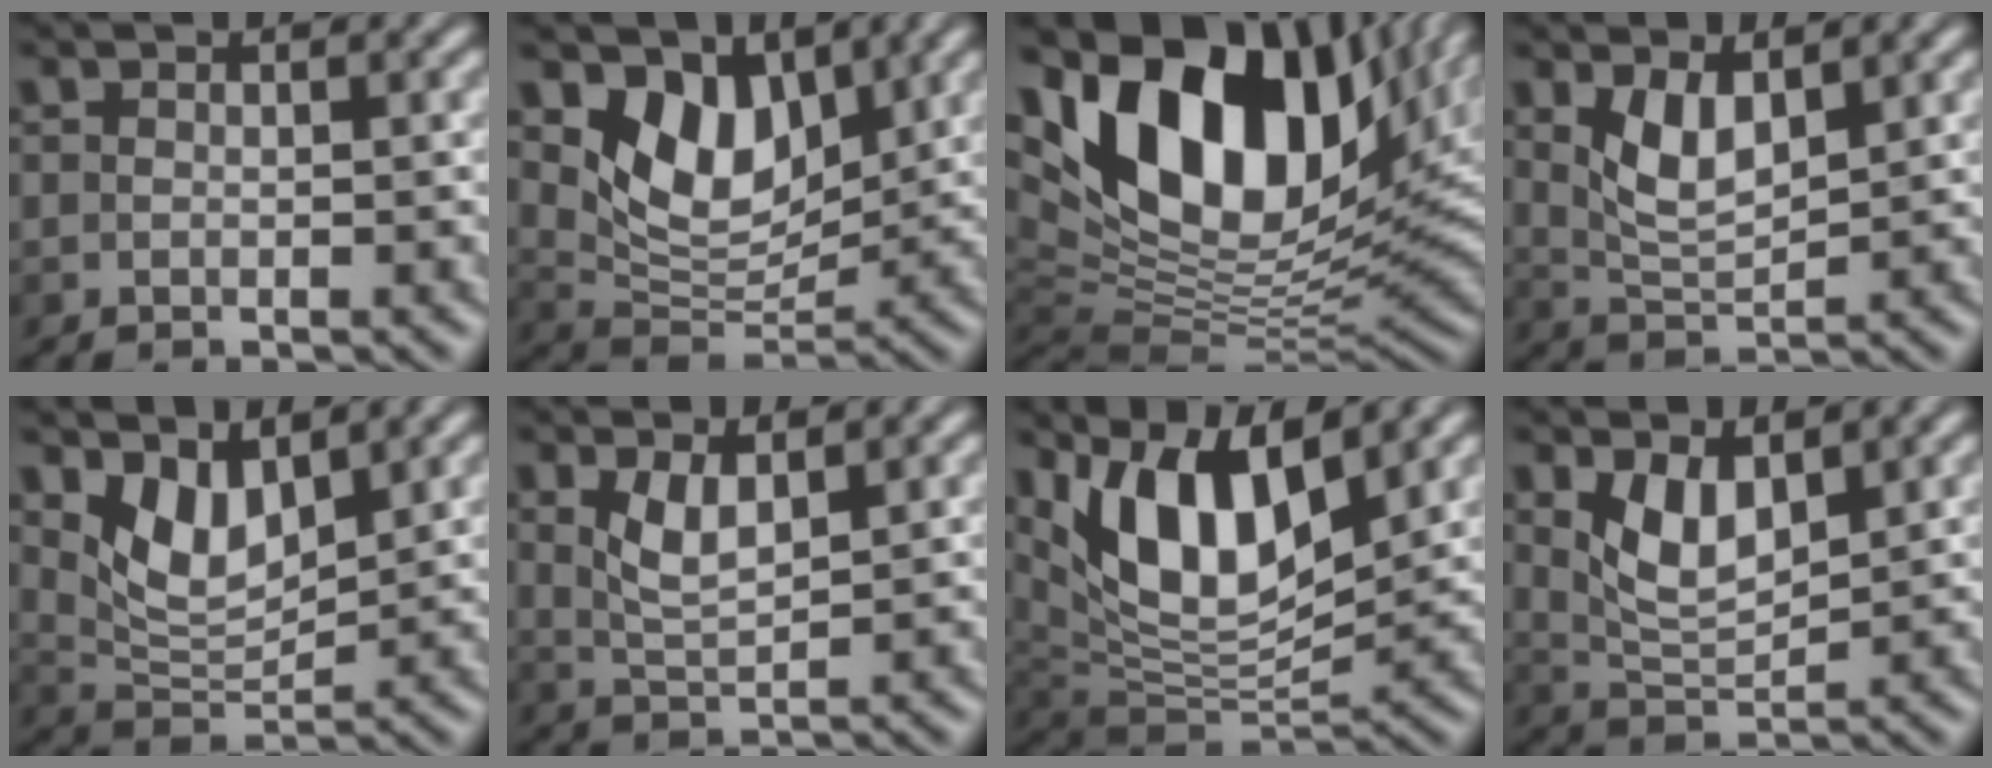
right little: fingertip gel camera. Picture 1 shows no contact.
{"total": 6.1, "force": [3.2, 3.6, 3.7], "torque": [-0.070, -0.008, 0.057]}
{"total": 15.7, "force": [6.2, 8.3, 11.9], "torque": [-0.230, 0.030, 0.103]}
{"total": 3.0, "force": [0.9, 1.3, 2.5], "torque": [-0.056, -0.004, 0.021]}
{"total": 3.9, "force": [2.3, 1.8, 2.6], "torque": [-0.058, -0.011, 0.039]}
{"total": 2.2, "force": [0.6, 0.8, 2.0], "torque": [-0.049, -0.001, 0.018]}
{"total": 10.2, "force": [5.1, 4.0, 7.9], "torque": [-0.144, 0.011, 0.090]}
{"total": 3.3, "force": [1.1, 1.6, 2.7], "torque": [-0.059, -0.007, 0.024]}